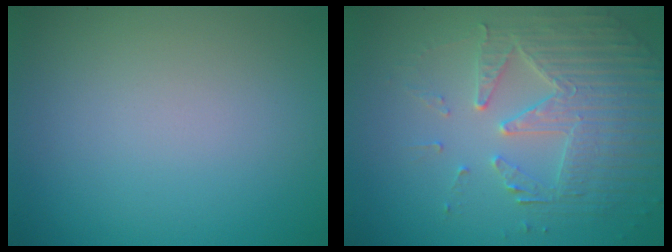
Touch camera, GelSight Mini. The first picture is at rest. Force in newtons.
{"total": 4.9, "press": 4.4, "slide": 2.3}